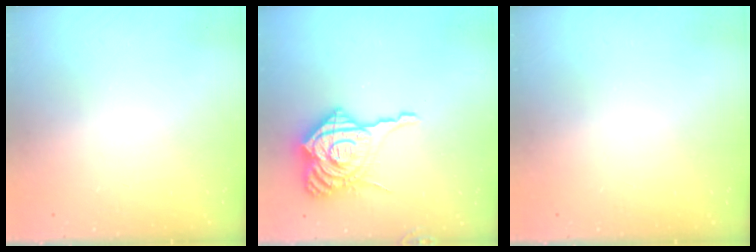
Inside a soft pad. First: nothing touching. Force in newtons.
{"total": 20.1, "press": 20.0, "slide": 2.1}
{"total": 0.0}